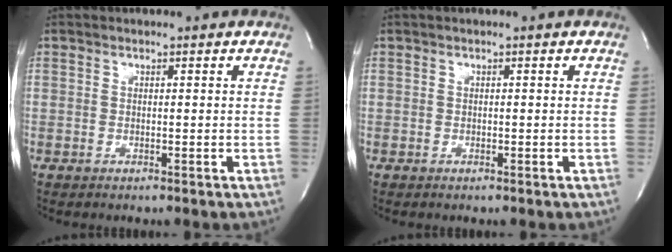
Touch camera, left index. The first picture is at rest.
{"total": 0.0}